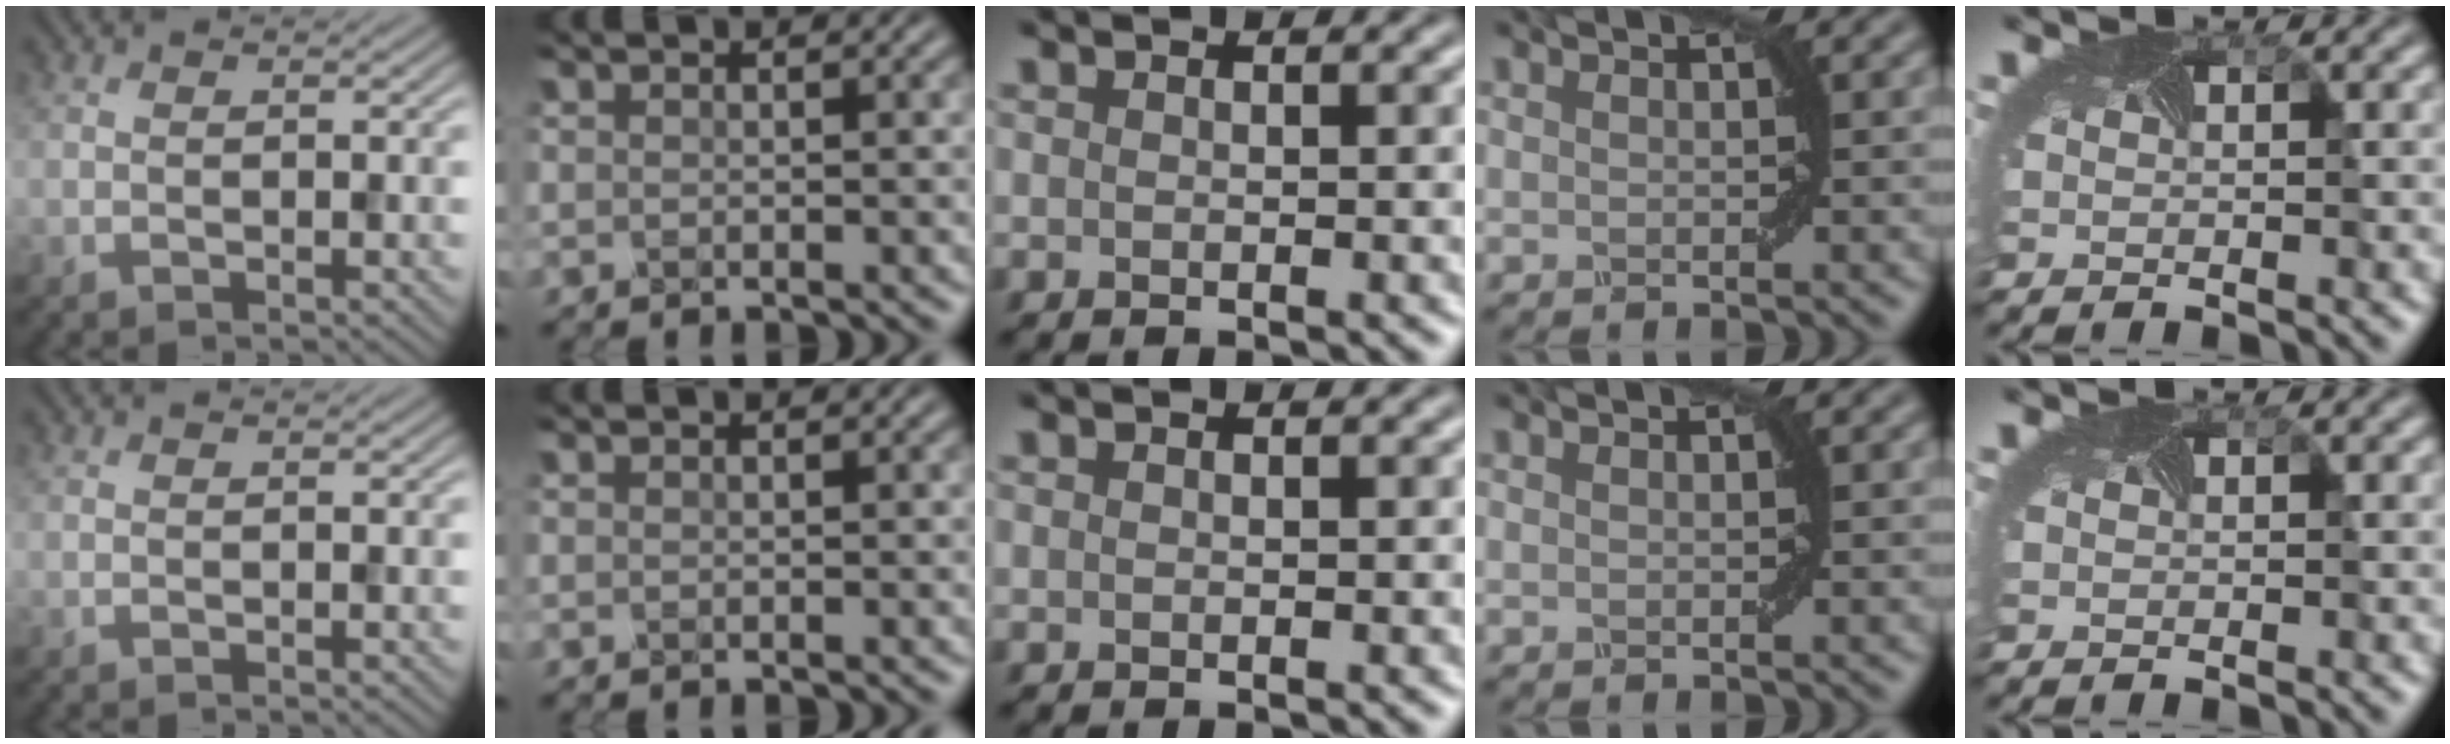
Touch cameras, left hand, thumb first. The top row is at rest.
{}